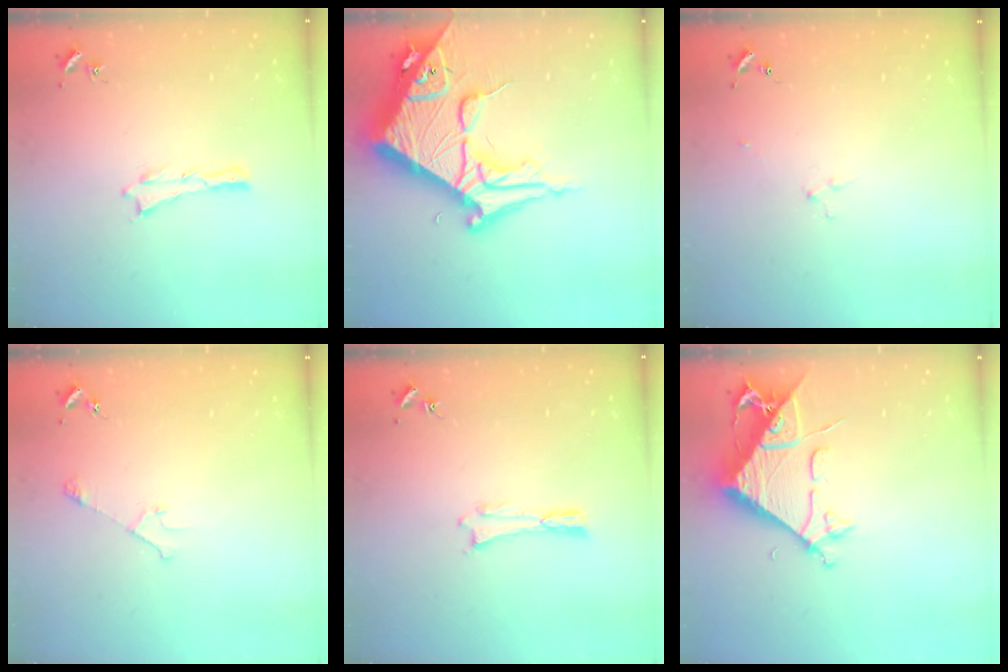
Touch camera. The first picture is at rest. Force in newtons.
{"total": 14.6, "press": 14.5, "slide": 1.6}
{"total": 2.9, "press": 2.9, "slide": 0.3}
{"total": 3.2, "press": 3.2, "slide": 0.3}
{"total": 0.0}
{"total": 8.7, "press": 8.6, "slide": 1.1}